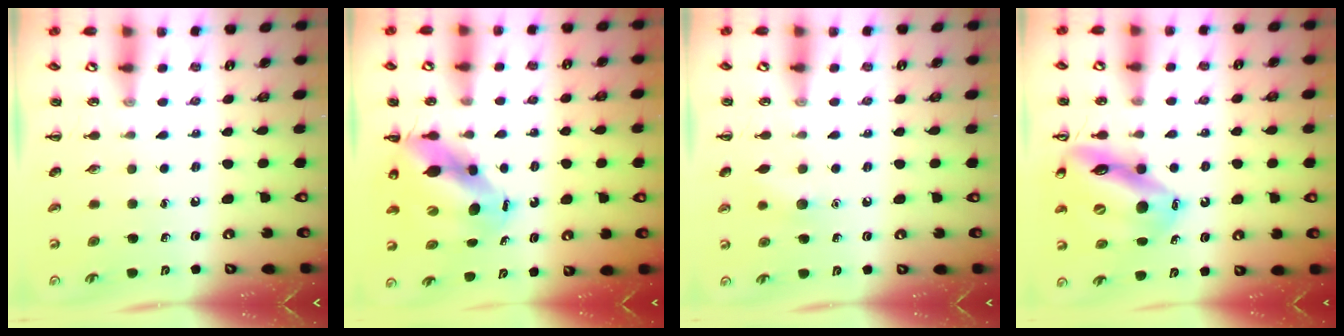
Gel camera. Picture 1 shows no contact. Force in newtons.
{"total": 9.9, "press": 9.5, "slide": 2.6}
{"total": 6.5, "press": 6.4, "slide": 1.2}
{"total": 16.5, "press": 16.2, "slide": 2.7}